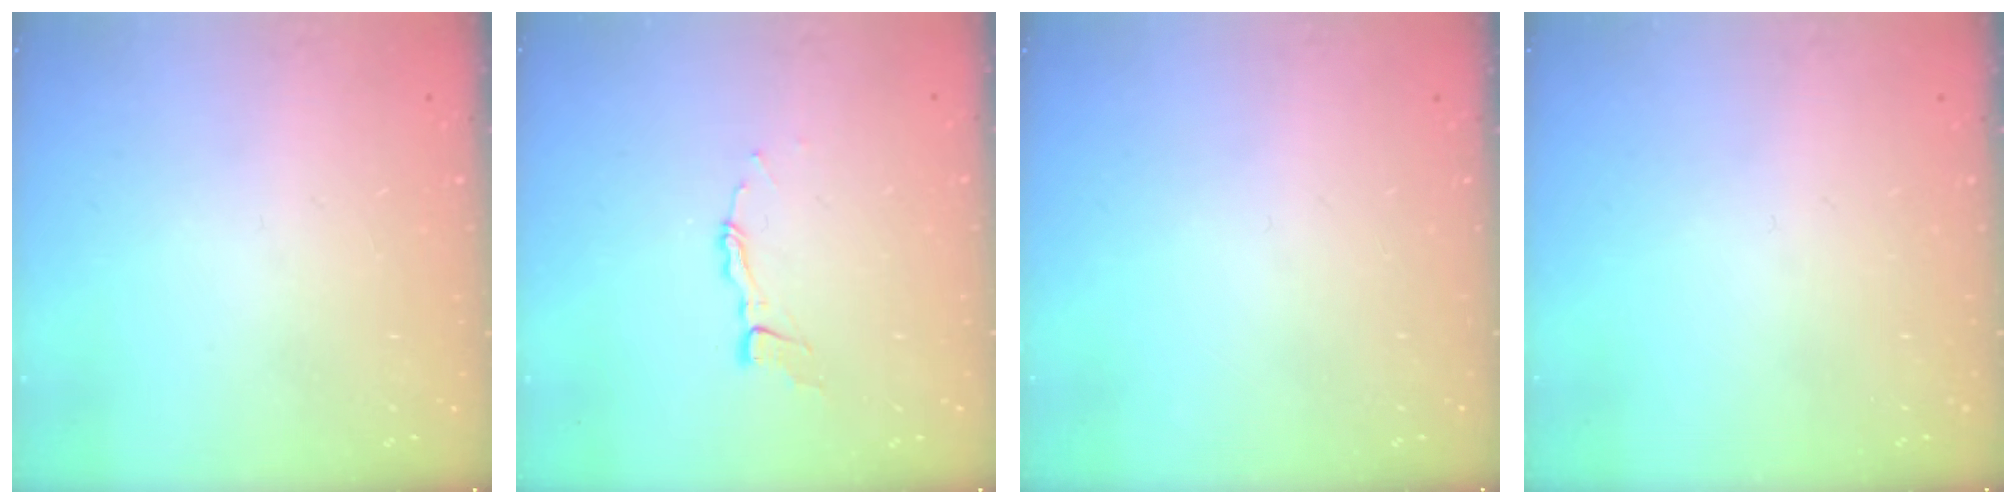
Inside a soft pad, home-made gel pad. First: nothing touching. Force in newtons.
{"total": 3.9, "press": 3.9, "slide": 0.2}
{"total": 0.0}
{"total": 0.0}